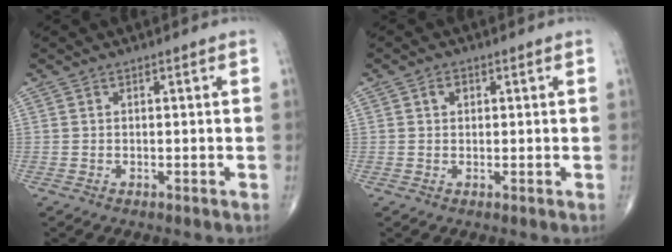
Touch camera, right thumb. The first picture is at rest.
{"total": 1.4, "force": [0.5, 1.1, 0.8], "torque": [-0.011, 0.002, 0.007]}